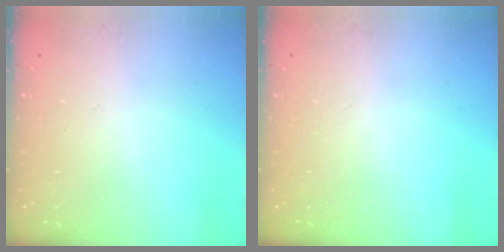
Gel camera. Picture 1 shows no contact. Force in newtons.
{"total": 0.0}